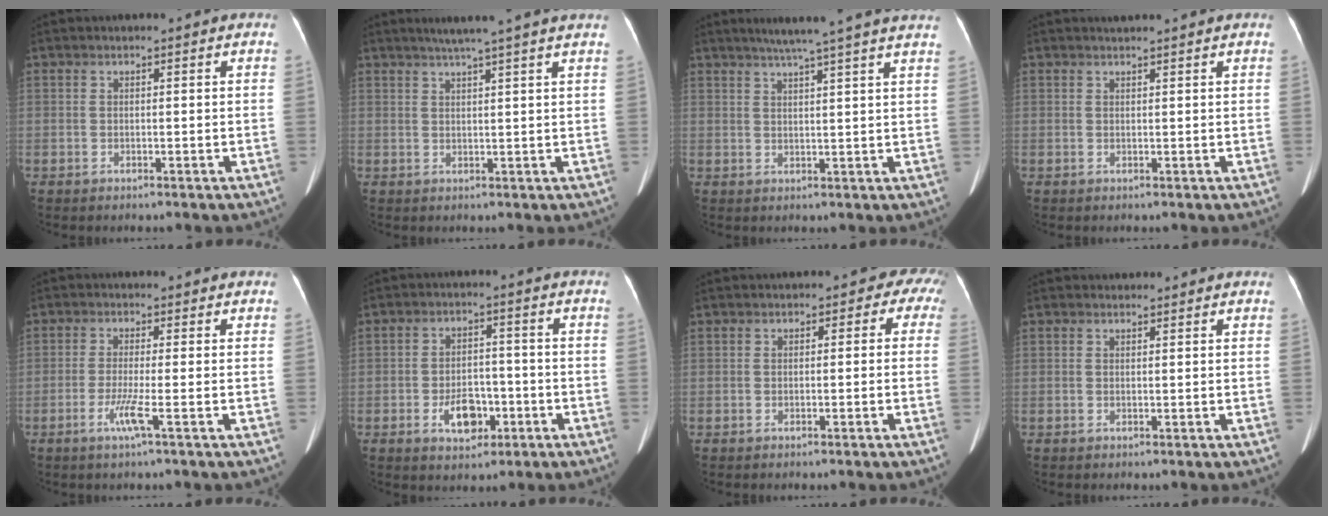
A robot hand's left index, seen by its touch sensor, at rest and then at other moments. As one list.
[{"total": 7.0, "force": [5.5, -1.4, 4.1], "torque": [-0.057, 0.018, 0.070]}, {"total": 11.8, "force": [9.6, -1.2, 6.7], "torque": [-0.099, 0.015, 0.111]}, {"total": 1.2, "force": [1.2, -0.1, 0.3], "torque": [-0.007, 0.016, 0.025]}, {"total": 3.3, "force": [-1.5, -0.6, 2.9], "torque": [-0.061, -0.009, -0.034]}, {"total": 6.1, "force": [-2.6, 3.6, 4.2], "torque": [-0.073, 0.006, -0.038]}, {"total": 3.4, "force": [-0.3, 2.6, 2.3], "torque": [-0.004, 0.026, -0.014]}, {"total": 0.8, "force": [0.7, 0.4, -0.1], "torque": [-0.003, 0.007, 0.011]}]